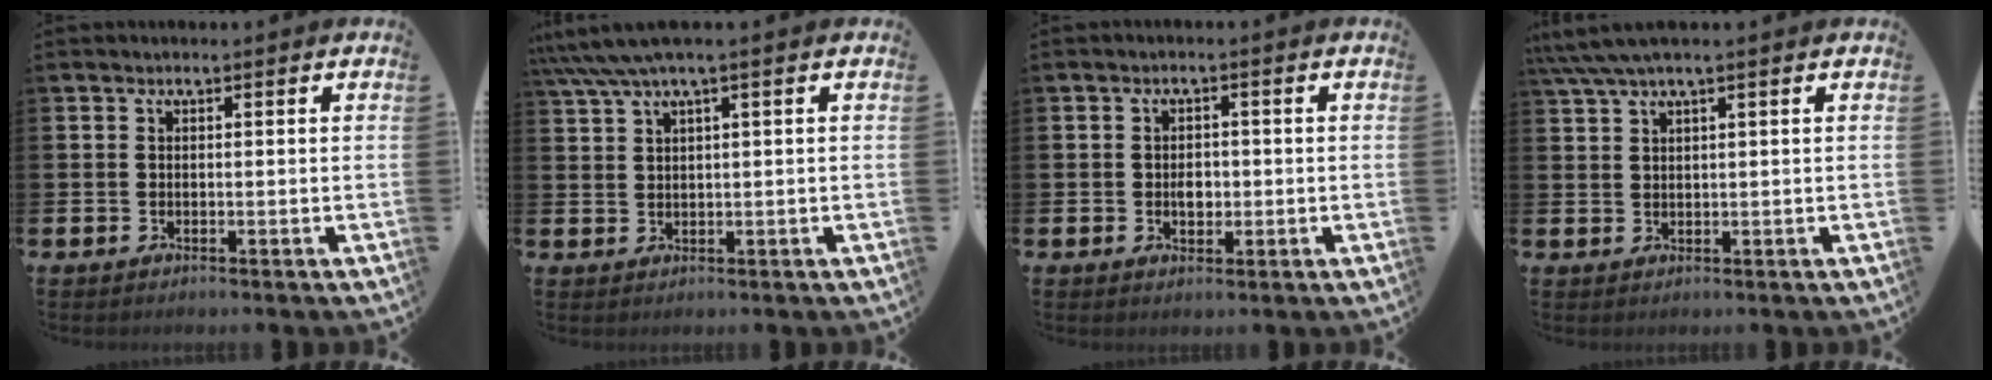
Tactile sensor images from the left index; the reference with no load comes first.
{"total": 3.6, "force": [2.4, 0.1, 2.7], "torque": [-0.063, 0.001, 0.044]}
{"total": 2.3, "force": [-0.3, 1.7, 1.5], "torque": [-0.010, -0.003, -0.011]}
{"total": 3.1, "force": [2.2, 0.2, 2.2], "torque": [-0.051, 0.004, 0.042]}